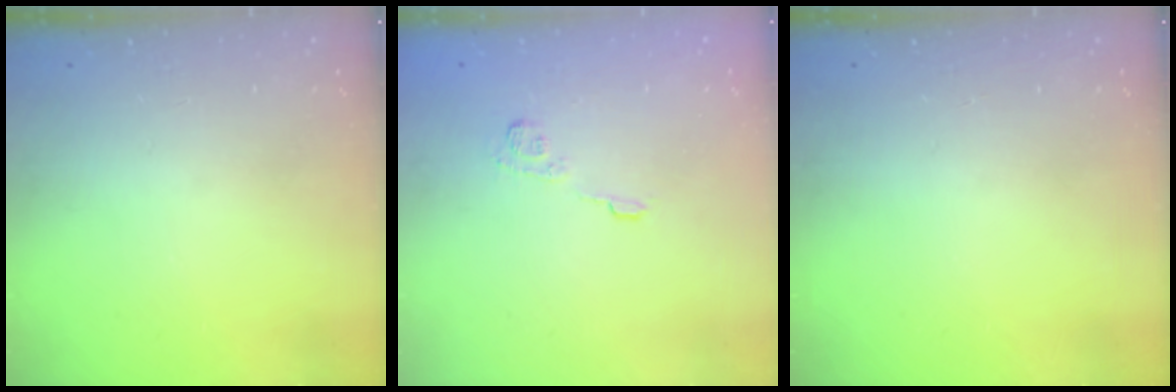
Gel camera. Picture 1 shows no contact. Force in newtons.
{"total": 3.8, "press": 3.6, "slide": 1.3}
{"total": 0.0}